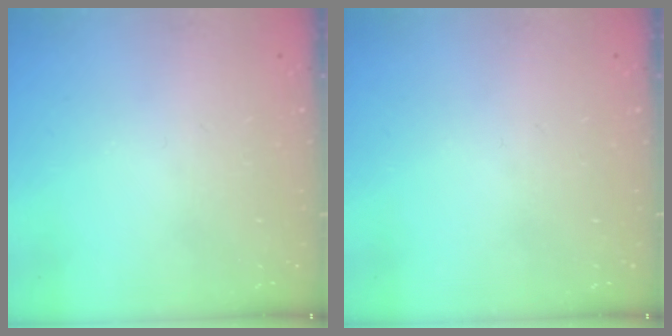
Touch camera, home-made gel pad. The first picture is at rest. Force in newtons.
{"total": 0.0}